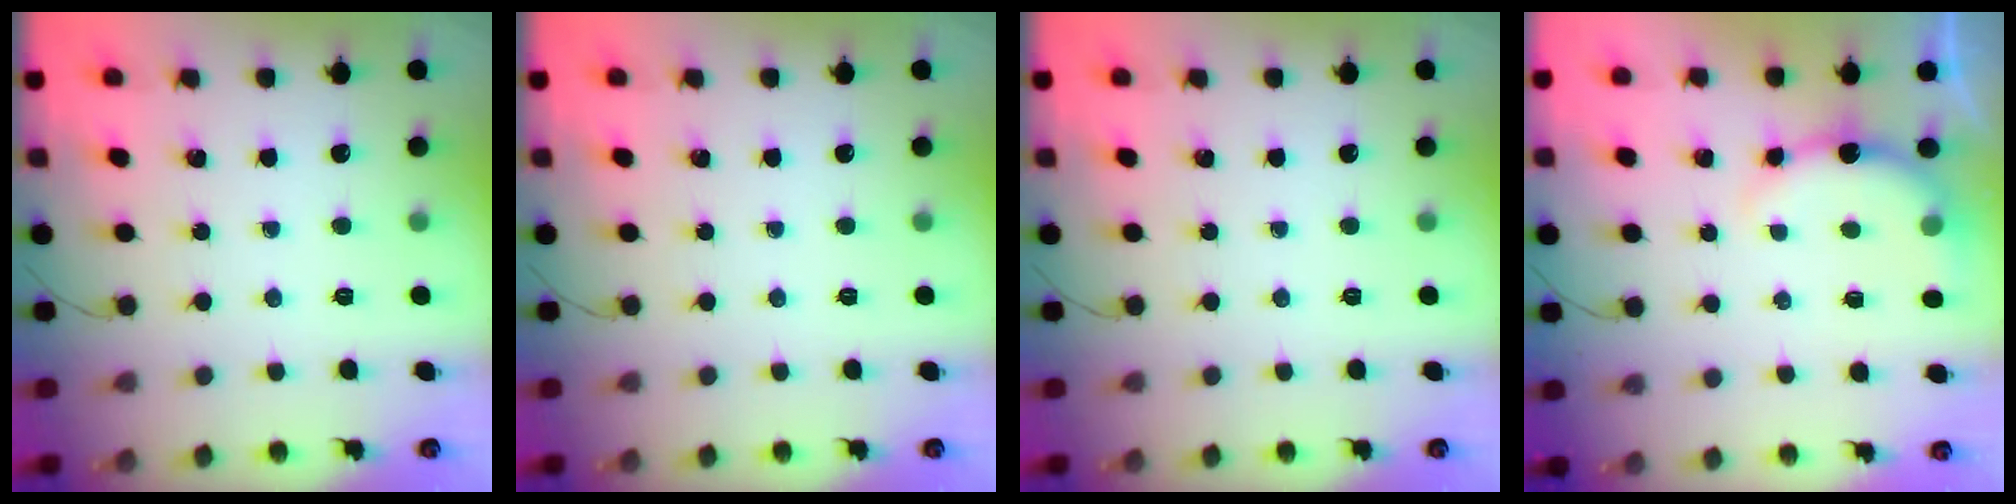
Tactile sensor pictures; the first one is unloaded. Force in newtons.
{"total": 0.0}
{"total": 0.0}
{"total": 5.6, "press": 5.6, "slide": 0.8}